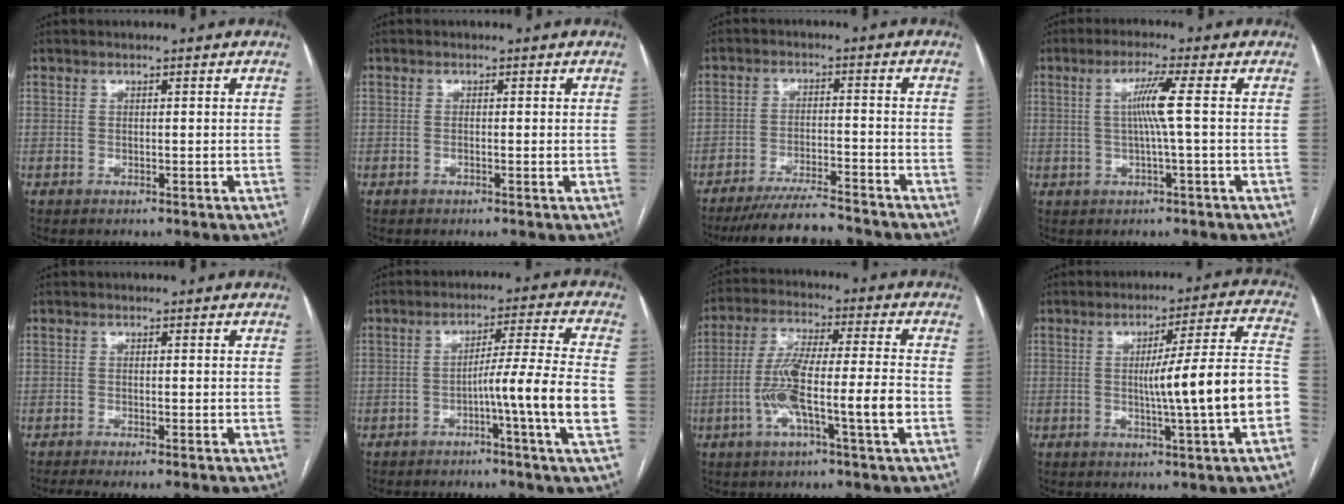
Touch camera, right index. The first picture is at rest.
{"total": 0.5, "force": [-0.1, 0.0, 0.5], "torque": [-0.010, 0.000, -0.001]}
{"total": 10.4, "force": [-9.7, 0.7, 3.6], "torque": [-0.052, -0.005, -0.157]}
{"total": 5.0, "force": [0.4, -1.2, 4.8], "torque": [-0.094, 0.004, 0.010]}
{"total": 2.0, "force": [-1.5, 0.0, 1.4], "torque": [-0.026, -0.004, -0.029]}
{"total": 10.4, "force": [-2.9, -1.9, 9.8], "torque": [-0.154, 0.001, -0.050]}
{"total": 12.0, "force": [-3.3, 0.5, 11.5], "torque": [-0.220, 0.007, -0.064]}
{"total": 13.9, "force": [-2.4, -0.7, 13.7], "torque": [-0.193, 0.014, -0.038]}